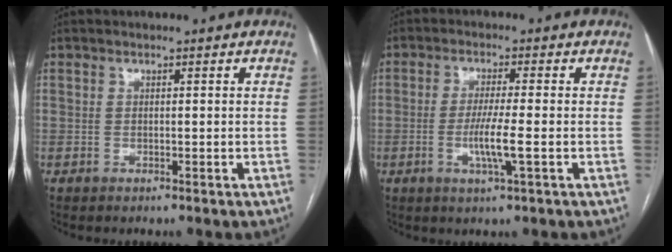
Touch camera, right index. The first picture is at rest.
{"total": 5.1, "force": [-1.2, -0.4, 5.0], "torque": [-0.099, -0.012, -0.025]}